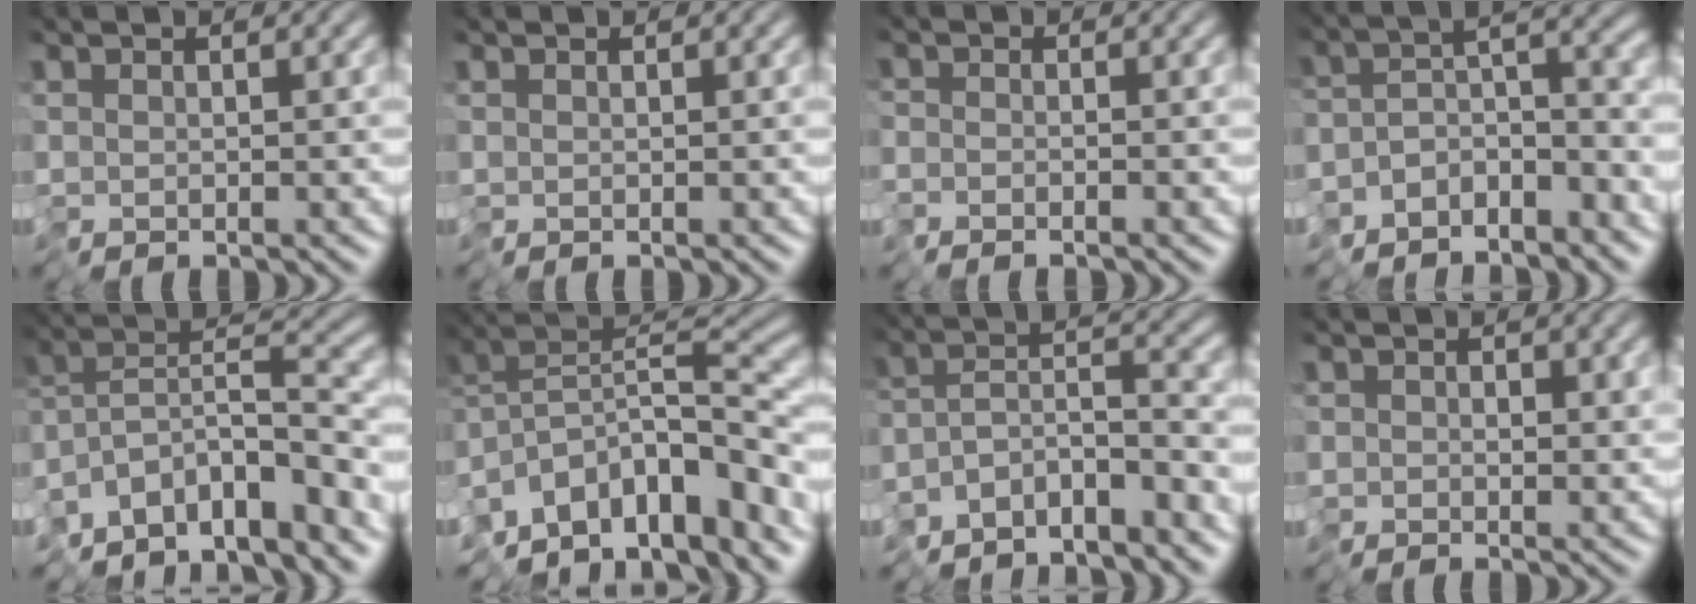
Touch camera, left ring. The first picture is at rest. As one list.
[{"total": 0.0}, {"total": 1.5, "force": [-1.5, 0.2, -0.2], "torque": [0.018, 0.001, -0.030]}, {"total": 6.3, "force": [-5.5, 2.1, 2.3], "torque": [-0.013, -0.001, -0.100]}, {"total": 9.4, "force": [-7.8, 2.6, 4.6], "torque": [-0.052, 0.018, -0.144]}, {"total": 10.7, "force": [-7.2, 4.5, 6.5], "torque": [-0.109, 0.024, -0.124]}, {"total": 6.5, "force": [-5.6, 1.6, 2.8], "torque": [-0.024, 0.002, -0.102]}, {"total": 1.1, "force": [0.0, 1.0, 0.3], "torque": [-0.001, 0.002, -0.001]}]